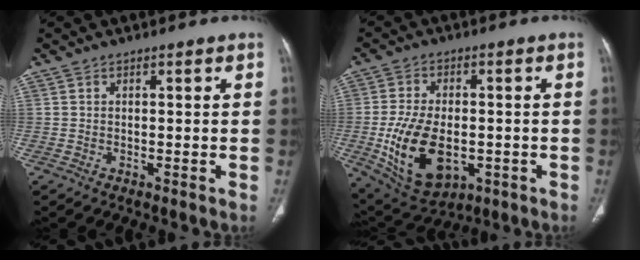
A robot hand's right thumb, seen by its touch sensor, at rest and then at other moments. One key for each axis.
{"total": 15.7, "fx": -3.5, "fy": 9.4, "fz": 12.1, "tx": -0.205, "ty": -0.001, "tz": -0.038}